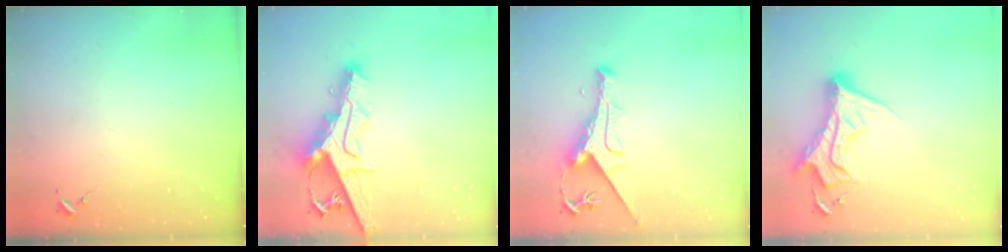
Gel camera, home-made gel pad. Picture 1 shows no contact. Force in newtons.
{"total": 16.7, "press": 16.7, "slide": 1.1}
{"total": 9.9, "press": 9.8, "slide": 1.3}
{"total": 14.0, "press": 14.0, "slide": 1.2}